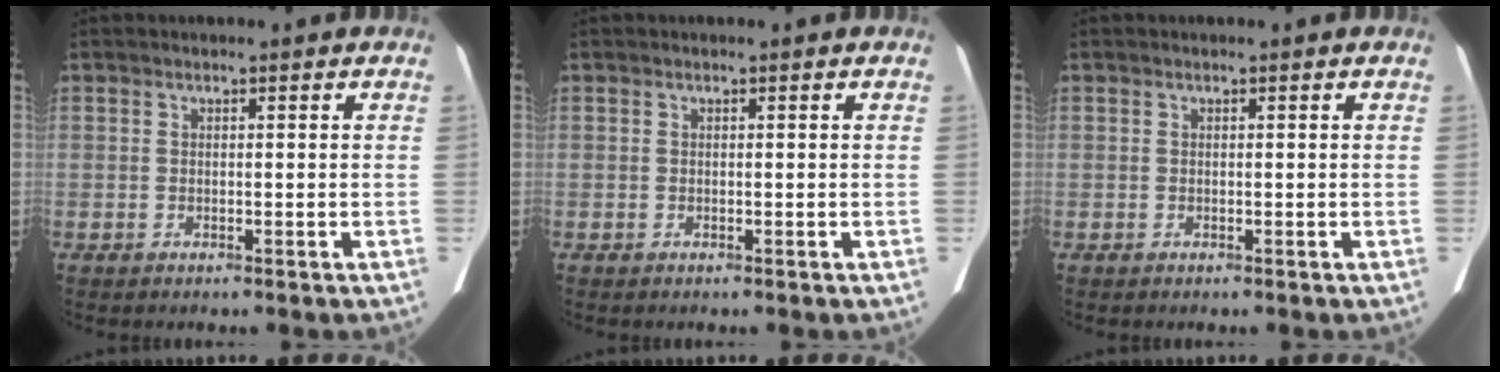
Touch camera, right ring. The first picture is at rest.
{"total": 0.0}
{"total": 0.0}